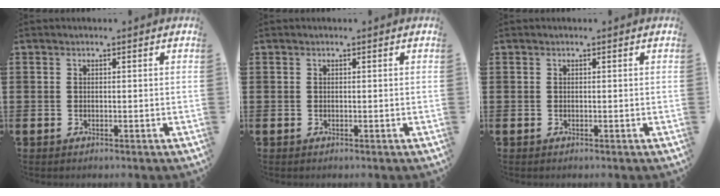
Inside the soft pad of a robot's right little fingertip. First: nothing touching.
{"total": 0.0}
{"total": 0.0}